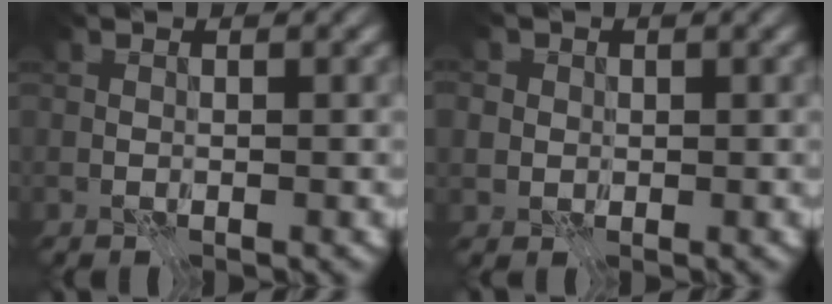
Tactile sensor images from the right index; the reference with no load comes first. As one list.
[{"total": 1.2, "force": [0.1, 1.2, -0.1], "torque": [0.007, -0.003, 0.001]}]